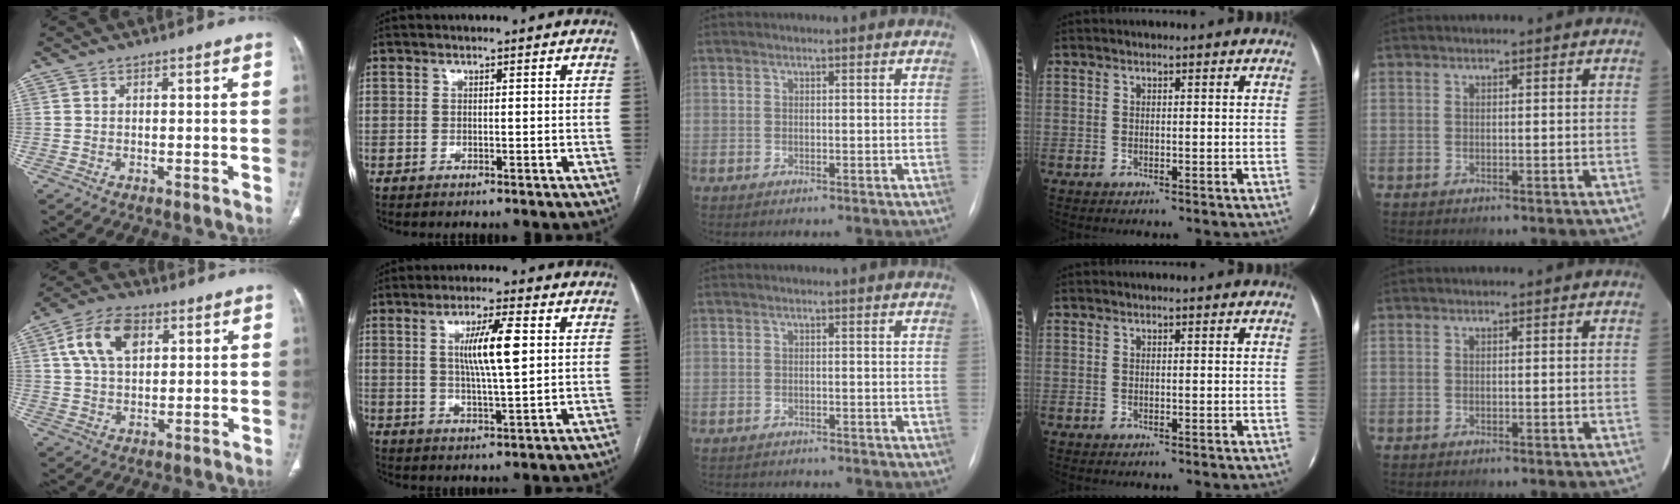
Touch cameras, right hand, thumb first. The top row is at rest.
{"thumb": {"total": 10.4, "force": [3.6, 6.3, 7.4], "torque": [-0.127, 0.003, 0.062]}, "index": {"total": 8.0, "force": [1.8, 0.5, 7.8], "torque": [-0.143, -0.001, 0.033]}, "middle": {"total": 4.7, "force": [-4.4, 1.3, 1.1], "torque": [-0.010, -0.004, -0.057]}}